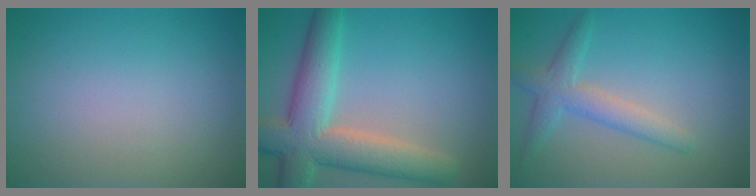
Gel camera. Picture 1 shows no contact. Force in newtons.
{"total": 8.1, "press": 8.1, "slide": 0.8}
{"total": 3.1, "press": 3.0, "slide": 0.1}